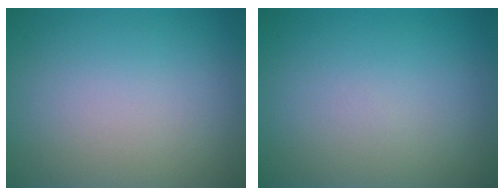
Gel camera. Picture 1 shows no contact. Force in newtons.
{"total": 0.0}